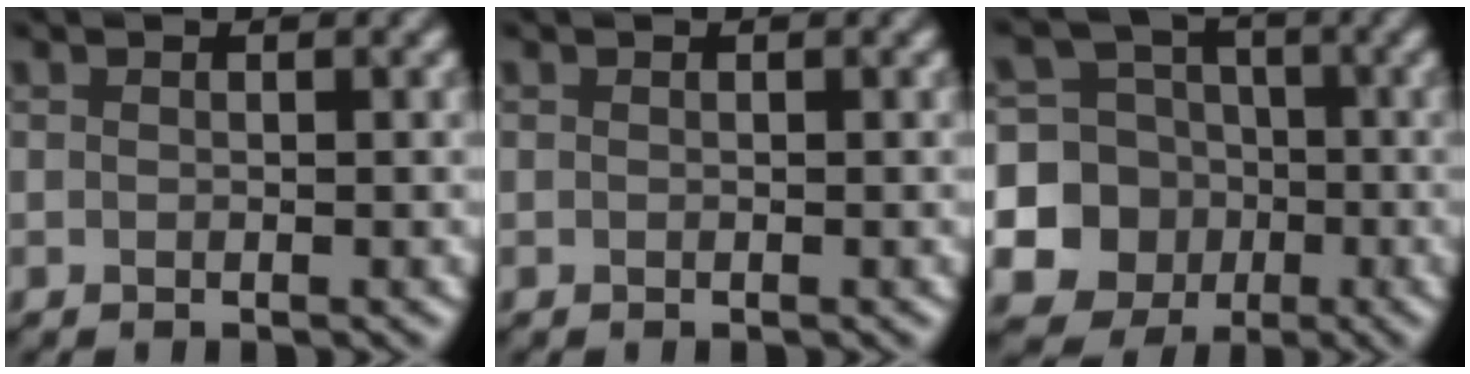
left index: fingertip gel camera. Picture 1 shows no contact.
{"total": 0.0}
{"total": 11.7, "force": [-2.1, 11.3, 2.3], "torque": [-0.079, 0.010, -0.048]}